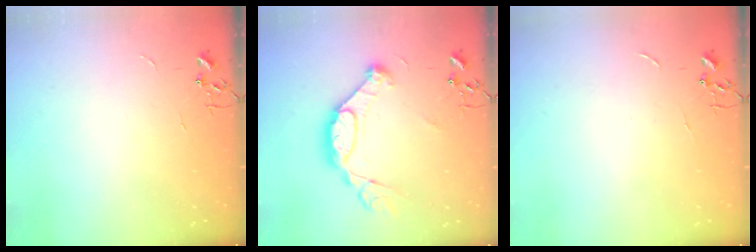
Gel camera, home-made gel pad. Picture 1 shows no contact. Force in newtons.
{"total": 15.0, "press": 15.0, "slide": 0.9}
{"total": 0.0}